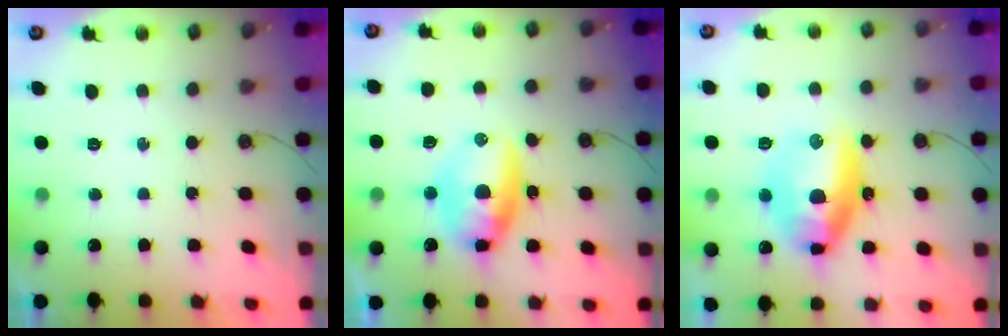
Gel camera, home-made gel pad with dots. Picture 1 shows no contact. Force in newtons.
{"total": 15.3, "press": 11.5, "slide": 10.2}
{"total": 14.8, "press": 14.7, "slide": 1.5}